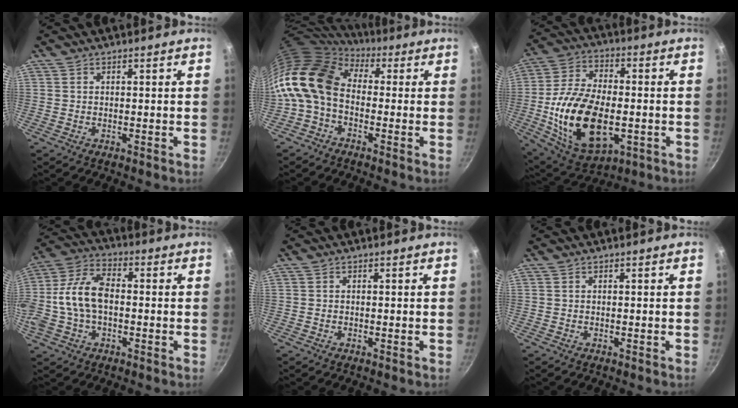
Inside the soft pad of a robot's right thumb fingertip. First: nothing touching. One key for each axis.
{"total": 13.6, "fx": -0.2, "fy": 9.6, "fz": 9.6, "tx": -0.175, "ty": 0.026, "tz": -0.025}
{"total": 21.5, "fx": -3.7, "fy": 12.2, "fz": 17.2, "tx": -0.312, "ty": 0.013, "tz": -0.053}
{"total": 13.6, "fx": -0.9, "fy": 8.3, "fz": 10.7, "tx": -0.204, "ty": 0.036, "tz": -0.032}
{"total": 0.0}
{"total": 0.0}